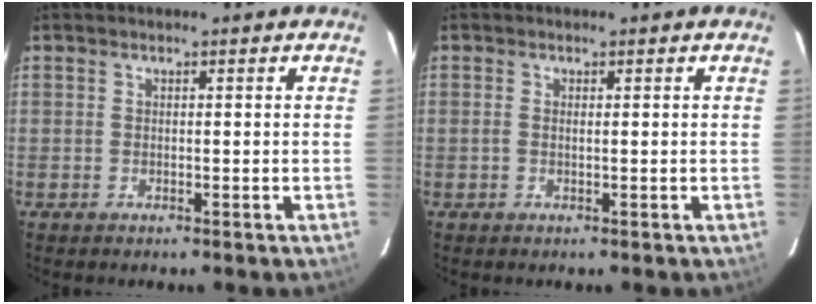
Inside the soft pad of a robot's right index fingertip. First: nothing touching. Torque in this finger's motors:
{"motor_torque": [-0.14, 0.10, -0.04, 0.00]}